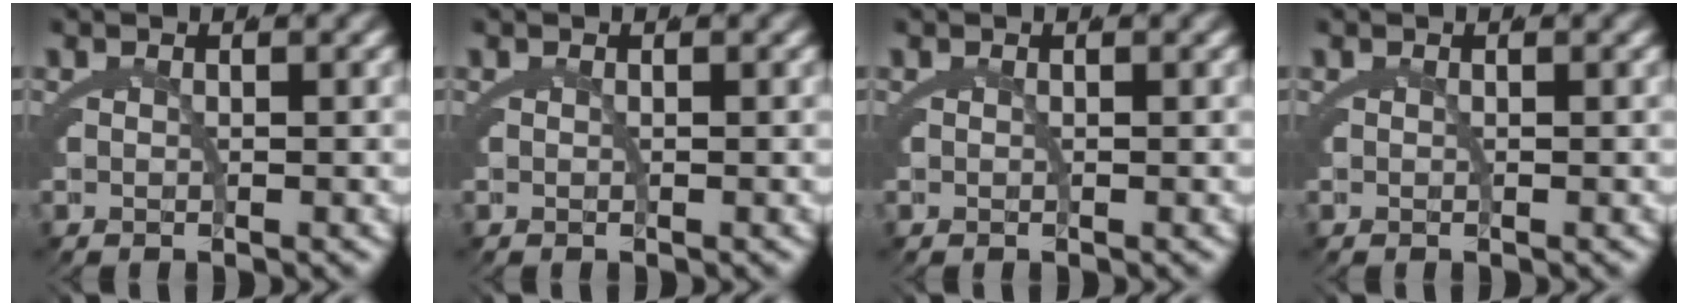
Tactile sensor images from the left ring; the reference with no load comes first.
{"total": 0.0}
{"total": 0.0}
{"total": 0.0}